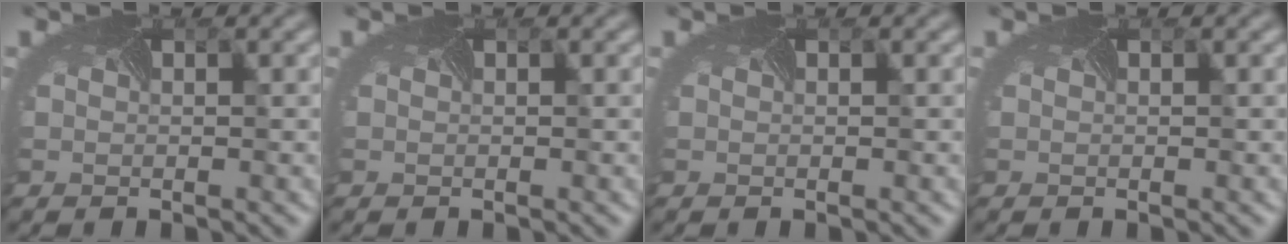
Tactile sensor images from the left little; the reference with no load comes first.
{"total": 0.0}
{"total": 0.0}
{"total": 0.0}